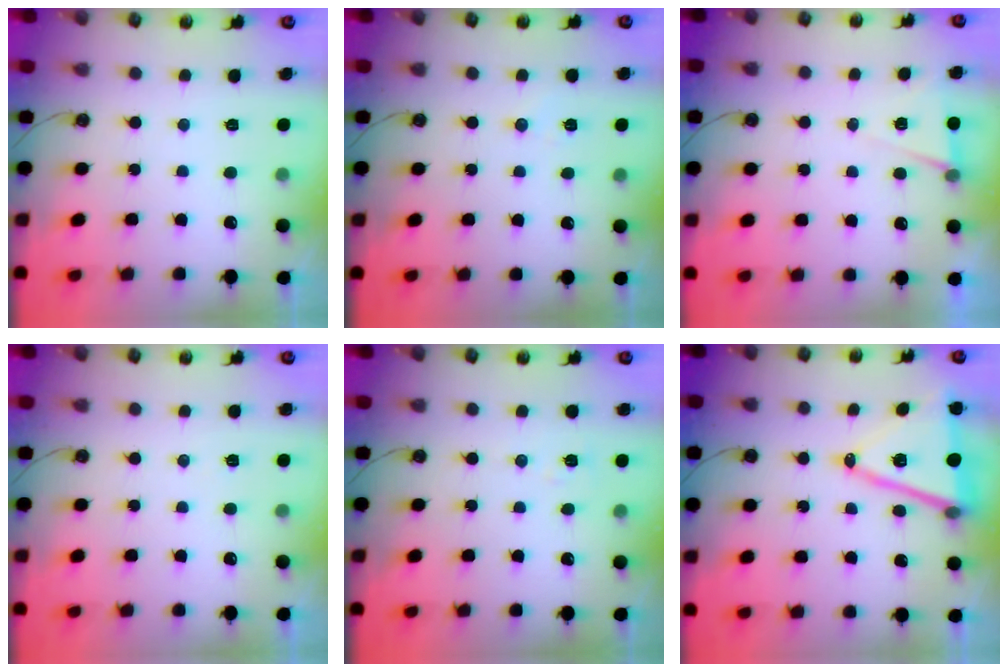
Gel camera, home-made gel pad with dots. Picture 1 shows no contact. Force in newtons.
{"total": 4.6, "press": 4.5, "slide": 1.1}
{"total": 6.2, "press": 4.2, "slide": 4.5}
{"total": 4.8, "press": 2.5, "slide": 4.1}
{"total": 5.0, "press": 4.6, "slide": 1.9}
{"total": 15.6, "press": 15.1, "slide": 3.9}